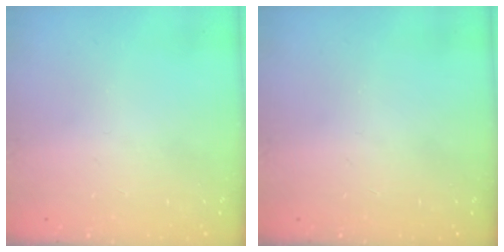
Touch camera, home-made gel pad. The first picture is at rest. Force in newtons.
{"total": 0.0}